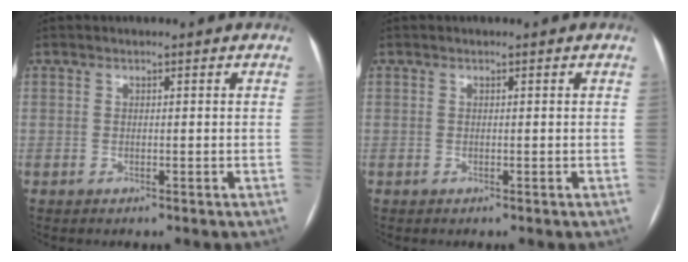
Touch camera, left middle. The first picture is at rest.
{"total": 0.0}